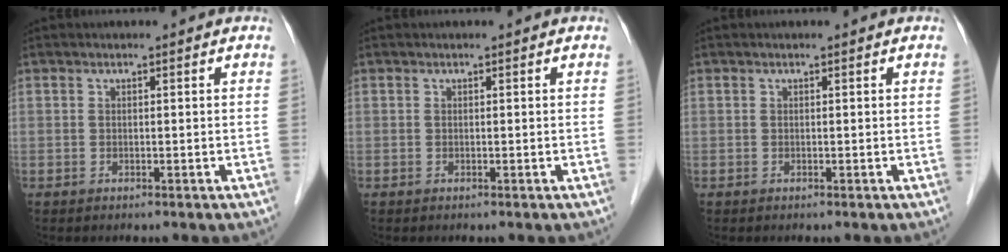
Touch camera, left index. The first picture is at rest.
{"total": 0.0}
{"total": 0.0}